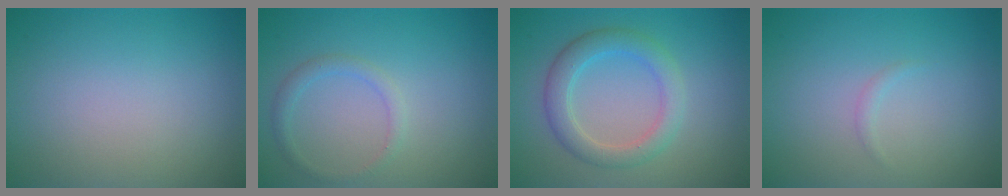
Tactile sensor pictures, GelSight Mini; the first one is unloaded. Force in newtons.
{"total": 1.4, "press": 1.4, "slide": 0.2}
{"total": 3.5, "press": 3.5, "slide": 0.1}
{"total": 0.6, "press": 0.6, "slide": 0.1}